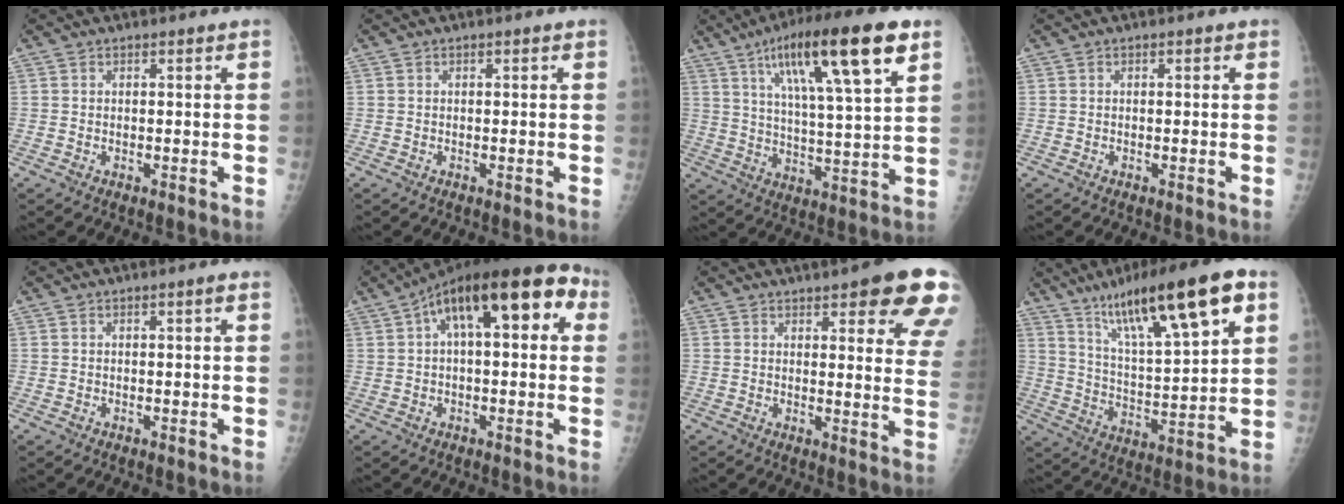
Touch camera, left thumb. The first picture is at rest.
{"total": 0.5, "force": [0.1, 0.2, 0.5], "torque": [-0.007, 0.001, 0.001]}
{"total": 20.4, "force": [10.1, 3.8, 17.3], "torque": [-0.269, -0.014, 0.164]}
{"total": 0.8, "force": [0.2, 0.4, 0.7], "torque": [-0.007, 0.003, 0.001]}
{"total": 1.1, "force": [0.1, 0.1, 1.0], "torque": [-0.021, 0.002, 0.001]}
{"total": 19.6, "force": [5.9, 8.2, 16.8], "torque": [-0.233, 0.048, 0.081]}
{"total": 16.6, "force": [9.4, 4.5, 12.9], "torque": [-0.127, -0.036, 0.102]}
{"total": 21.8, "force": [11.7, 4.7, 17.8], "torque": [-0.271, -0.026, 0.202]}